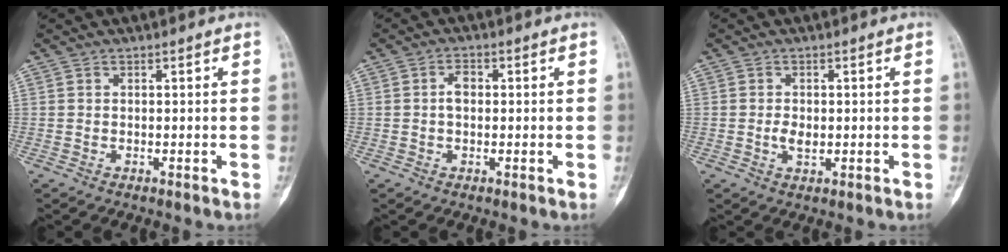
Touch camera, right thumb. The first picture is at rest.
{"total": 2.6, "force": [0.1, 1.7, 2.0], "torque": [-0.031, 0.008, -0.003]}
{"total": 2.5, "force": [-0.2, 1.5, 1.9], "torque": [-0.031, 0.000, -0.002]}